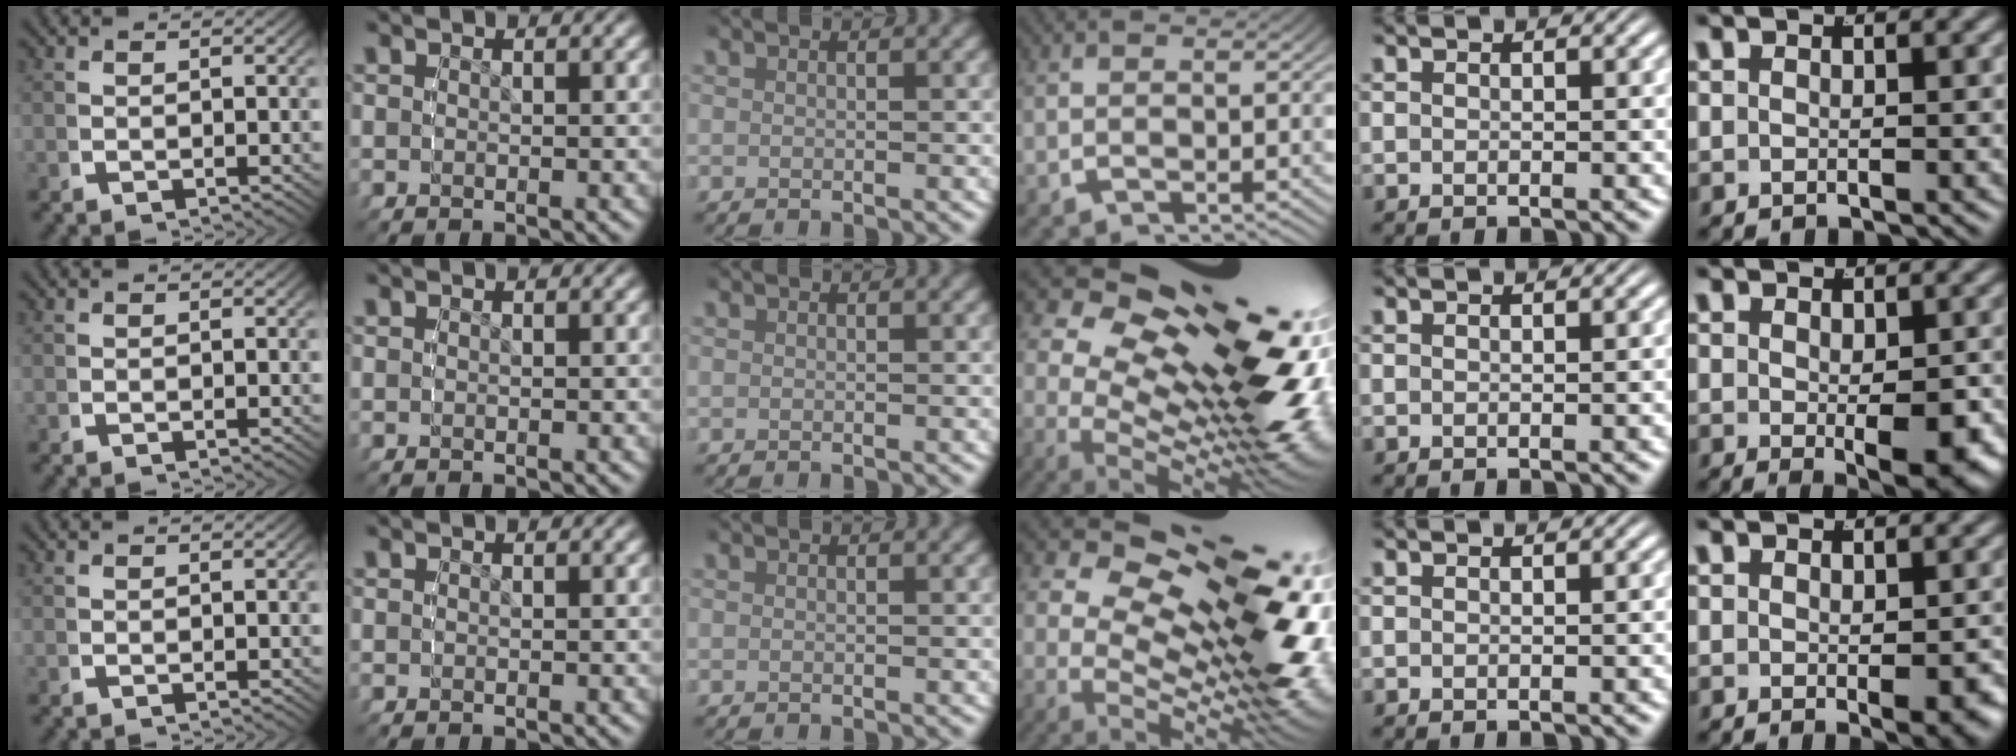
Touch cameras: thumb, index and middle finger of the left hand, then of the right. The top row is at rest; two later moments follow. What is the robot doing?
{"motion": "lift_and_place", "object": "toy banana"}